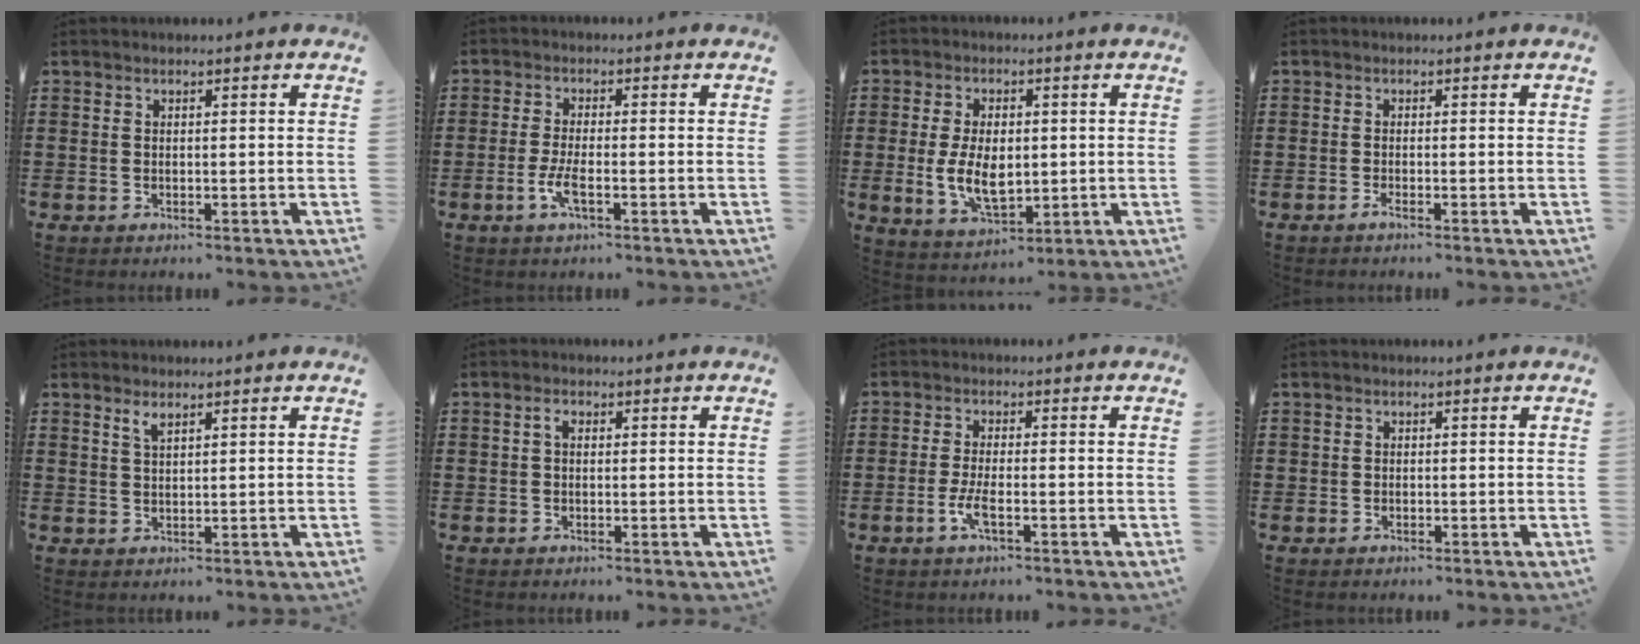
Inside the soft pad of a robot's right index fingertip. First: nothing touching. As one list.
[{"total": 3.9, "force": [-1.5, 0.9, 3.4], "torque": [-0.071, -0.003, -0.030]}, {"total": 7.6, "force": [-0.4, 4.3, 6.2], "torque": [-0.132, -0.001, -0.012]}, {"total": 0.8, "force": [-0.6, 0.0, 0.5], "torque": [-0.010, -0.004, -0.009]}, {"total": 1.8, "force": [1.3, 0.6, 1.0], "torque": [-0.023, 0.002, 0.024]}, {"total": 1.5, "force": [0.2, 0.9, 1.2], "torque": [-0.026, 0.007, 0.002]}, {"total": 3.6, "force": [-1.4, 0.9, 3.2], "torque": [-0.075, -0.006, -0.031]}, {"total": 0.6, "force": [-0.1, 0.6, 0.1], "torque": [-0.004, 0.004, -0.002]}]